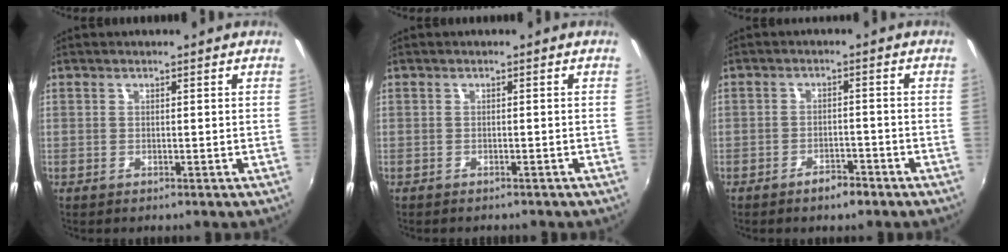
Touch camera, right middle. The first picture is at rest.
{"total": 0.8, "force": [-0.8, 0.1, 0.2], "torque": [-0.007, -0.004, -0.012]}
{"total": 2.9, "force": [-2.3, 0.9, 1.4], "torque": [-0.031, 0.001, -0.033]}